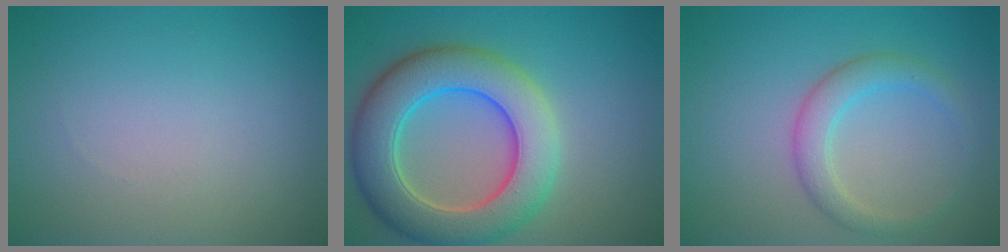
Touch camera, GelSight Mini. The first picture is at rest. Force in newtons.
{"total": 8.9, "press": 8.9, "slide": 0.6}
{"total": 2.8, "press": 2.8, "slide": 0.2}